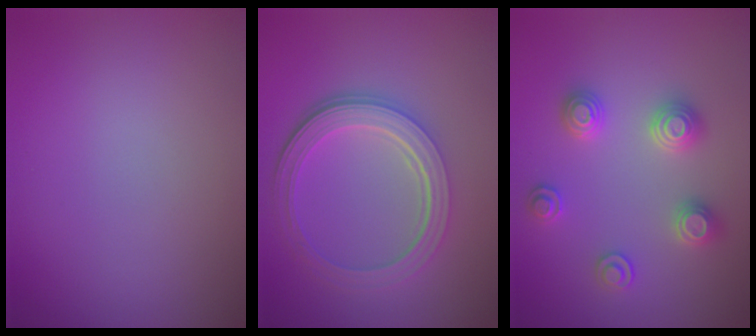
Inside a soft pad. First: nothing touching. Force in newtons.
{"total": 5.3, "press": 3.9, "slide": 3.7}
{"total": 2.9, "press": 2.8, "slide": 0.3}